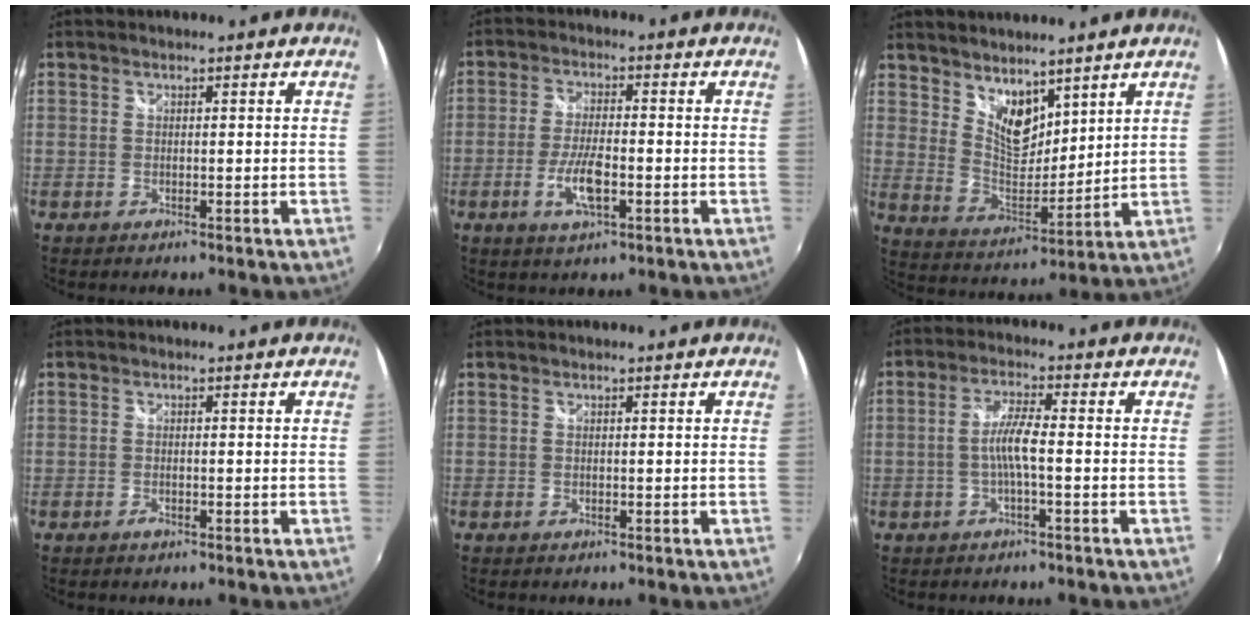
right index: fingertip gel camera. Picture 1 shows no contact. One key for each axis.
{"total": 6.8, "fx": -2.5, "fy": 2.1, "fz": 6.0, "tx": -0.128, "ty": -0.006, "tz": -0.047}
{"total": 9.1, "fx": 6.6, "fy": 4.5, "fz": 4.3, "tx": -0.065, "ty": -0.004, "tz": 0.129}
{"total": 1.0, "fx": -0.6, "fy": 0.5, "fz": 0.5, "tx": -0.011, "ty": -0.002, "tz": -0.011}
{"total": 0.0}
{"total": 4.7, "fx": -1.2, "fy": 0.1, "fz": 4.5, "tx": -0.092, "ty": 0.006, "tz": -0.021}